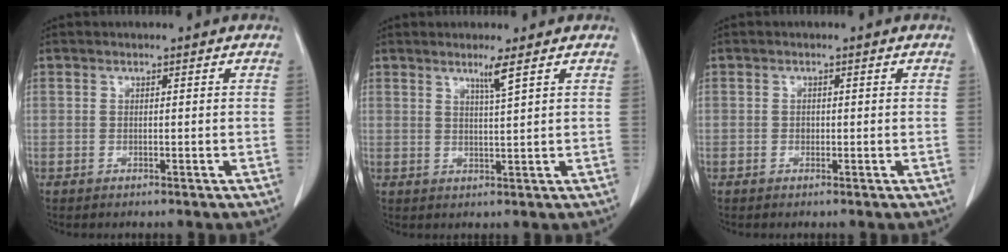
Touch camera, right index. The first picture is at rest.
{"total": 2.6, "force": [1.6, -0.8, 1.9], "torque": [-0.036, -0.009, 0.032]}
{"total": 0.6, "force": [0.0, 0.5, 0.3], "torque": [0.000, 0.004, 0.000]}